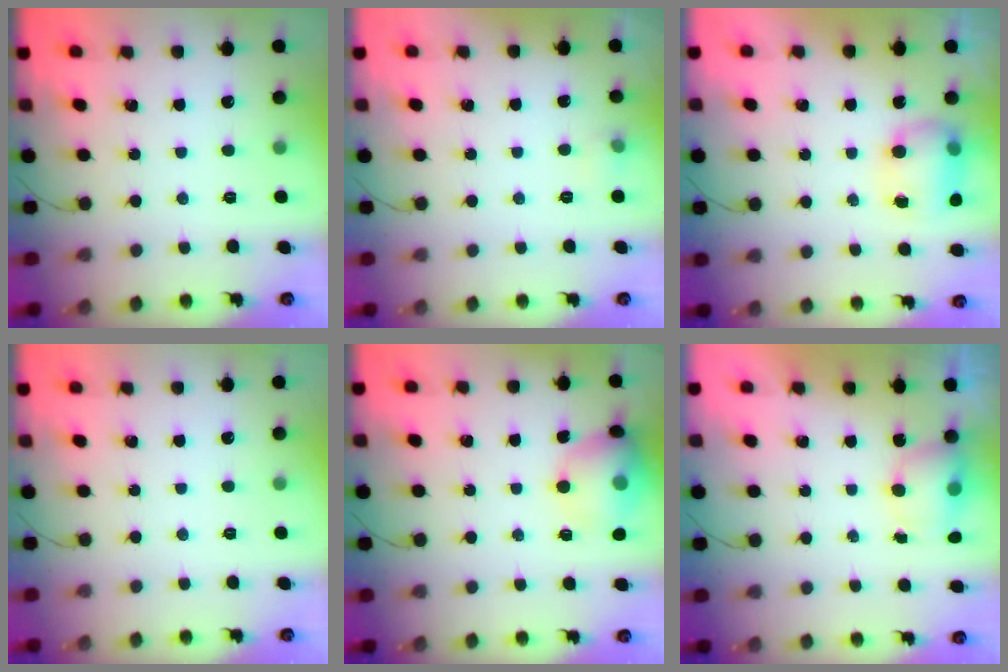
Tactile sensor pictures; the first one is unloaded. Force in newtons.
{"total": 5.0, "press": 3.7, "slide": 3.3}
{"total": 8.8, "press": 8.4, "slide": 2.8}
{"total": 0.0}
{"total": 13.5, "press": 13.3, "slide": 2.3}
{"total": 6.2, "press": 6.2, "slide": 0.4}